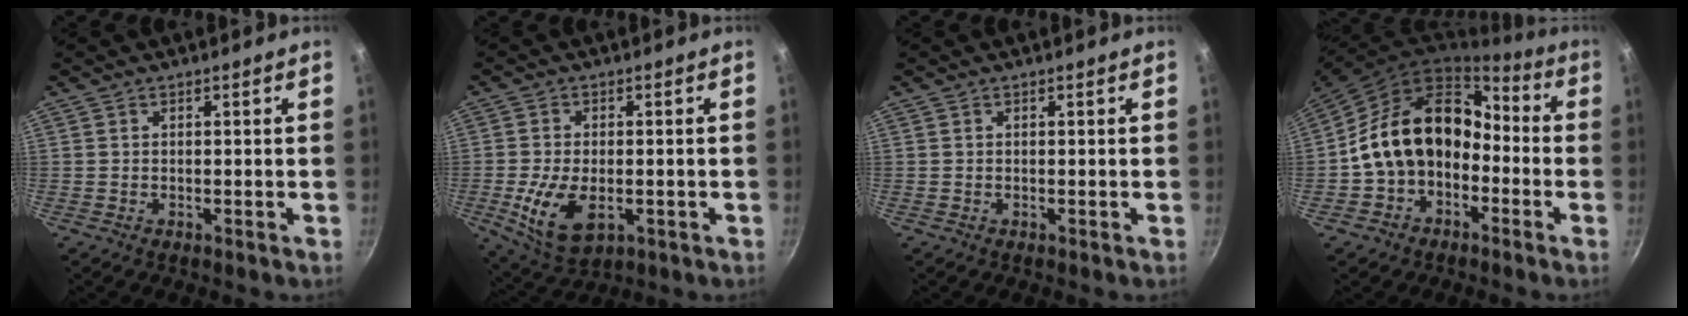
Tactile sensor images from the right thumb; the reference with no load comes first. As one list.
[{"total": 10.5, "force": [-2.3, 6.0, 8.4], "torque": [-0.155, -0.011, -0.033]}, {"total": 0.0}, {"total": 16.2, "force": [-3.2, 12.3, 10.1], "torque": [-0.141, 0.075, -0.061]}]